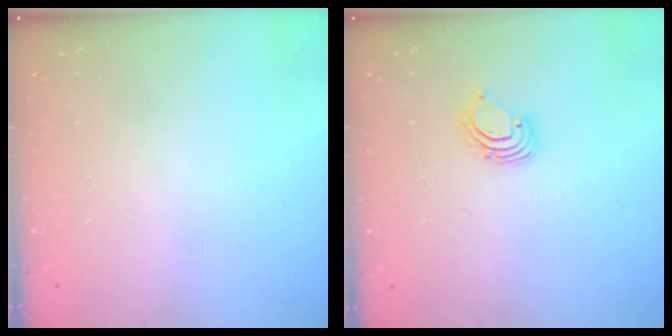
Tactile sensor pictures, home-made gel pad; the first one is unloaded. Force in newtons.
{"total": 2.6, "press": 2.6, "slide": 0.2}